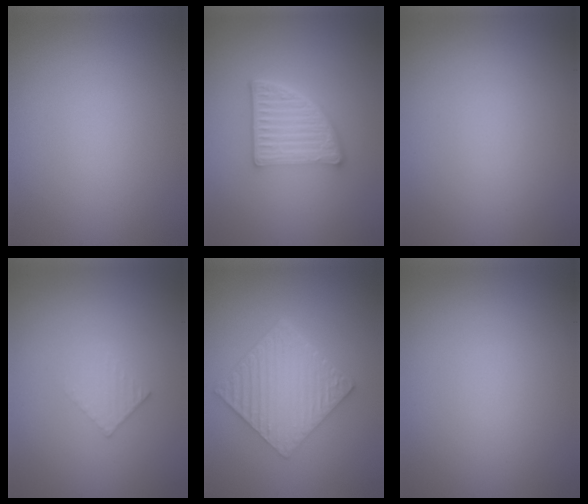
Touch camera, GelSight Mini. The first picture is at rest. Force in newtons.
{"total": 5.4, "press": 3.8, "slide": 3.8}
{"total": 0.0}
{"total": 1.4, "press": 1.4, "slide": 0.2}
{"total": 6.6, "press": 4.7, "slide": 4.7}
{"total": 0.0}